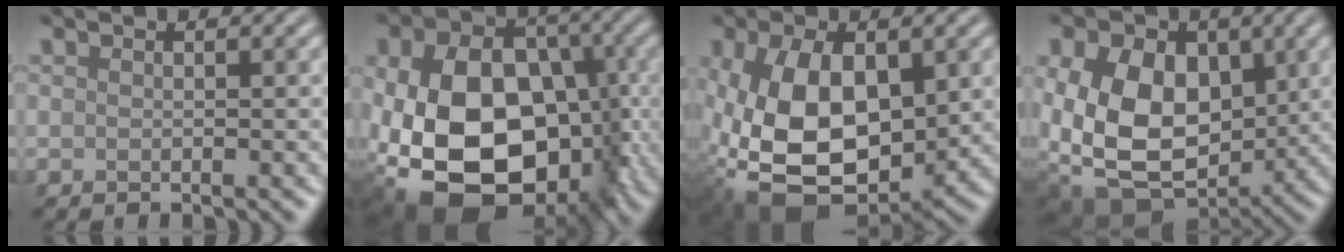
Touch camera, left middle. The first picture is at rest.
{"total": 17.1, "force": [-2.3, 12.3, 11.7], "torque": [-0.226, -0.023, -0.033]}
{"total": 14.4, "force": [-0.8, 8.9, 11.3], "torque": [-0.241, -0.035, 0.002]}
{"total": 13.9, "force": [0.7, 10.2, 9.5], "torque": [-0.152, -0.016, 0.007]}